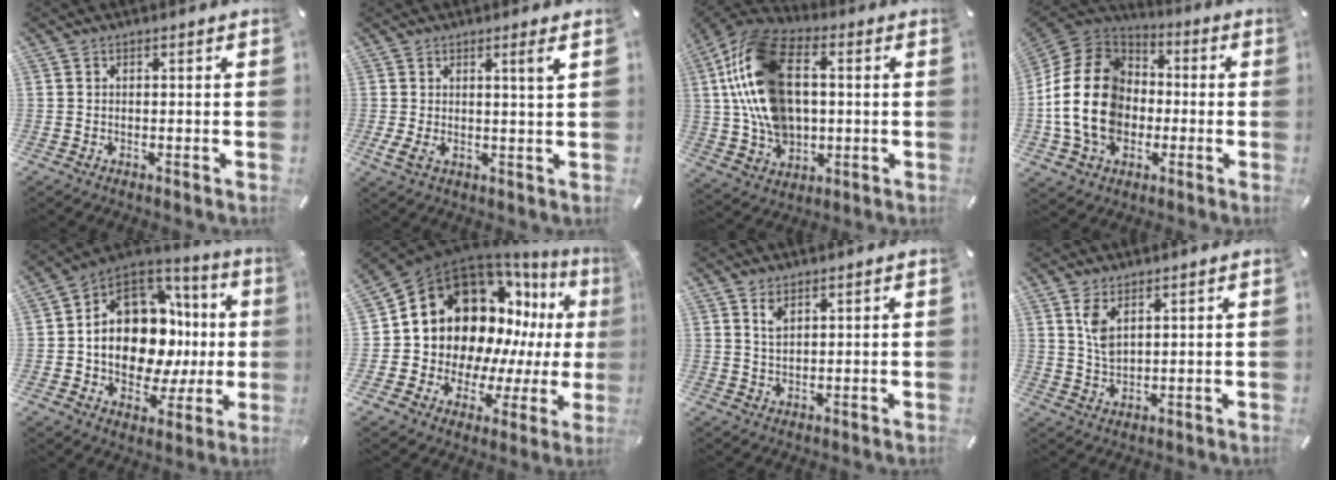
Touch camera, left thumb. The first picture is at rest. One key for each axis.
{"total": 5.2, "fx": 1.5, "fy": 0.7, "fz": 5.0, "tx": -0.093, "ty": -0.010, "tz": 0.021}
{"total": 20.4, "fx": 2.0, "fy": 14.7, "fz": 14.0, "tx": -0.316, "ty": 0.006, "tz": 0.039}
{"total": 19.7, "fx": -3.2, "fy": 15.7, "fz": 11.4, "tx": -0.260, "ty": 0.025, "tz": -0.064}
{"total": 16.9, "fx": 0.3, "fy": 12.8, "fz": 11.1, "tx": -0.173, "ty": -0.028, "tz": 0.005}
{"total": 17.0, "fx": 7.1, "fy": 13.6, "fz": 7.4, "tx": -0.118, "ty": -0.090, "tz": 0.148}
{"total": 3.2, "fx": 1.9, "fy": 1.8, "fz": 1.8, "tx": -0.033, "ty": -0.002, "tz": 0.033}
{"total": 5.3, "fx": 2.8, "fy": 2.7, "fz": 3.6, "tx": -0.086, "ty": -0.005, "tz": 0.050}